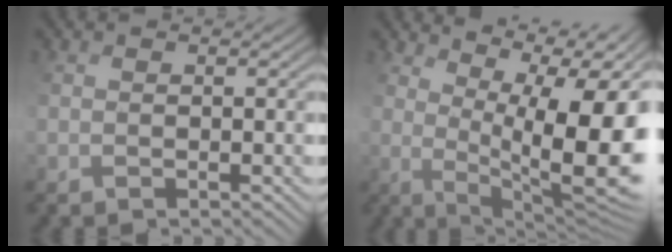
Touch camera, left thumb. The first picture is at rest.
{"total": 14.8, "force": [4.4, 5.4, 13.0], "torque": [-0.189, 0.016, 0.082]}